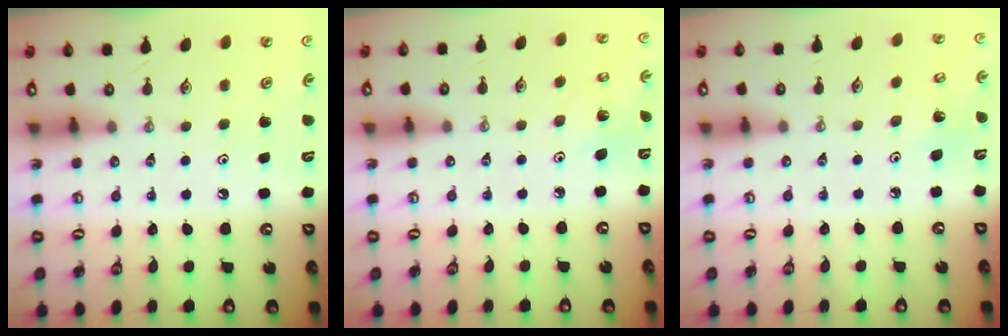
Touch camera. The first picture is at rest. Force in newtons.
{"total": 2.1, "press": 2.1, "slide": 0.1}
{"total": 2.9, "press": 2.8, "slide": 1.0}